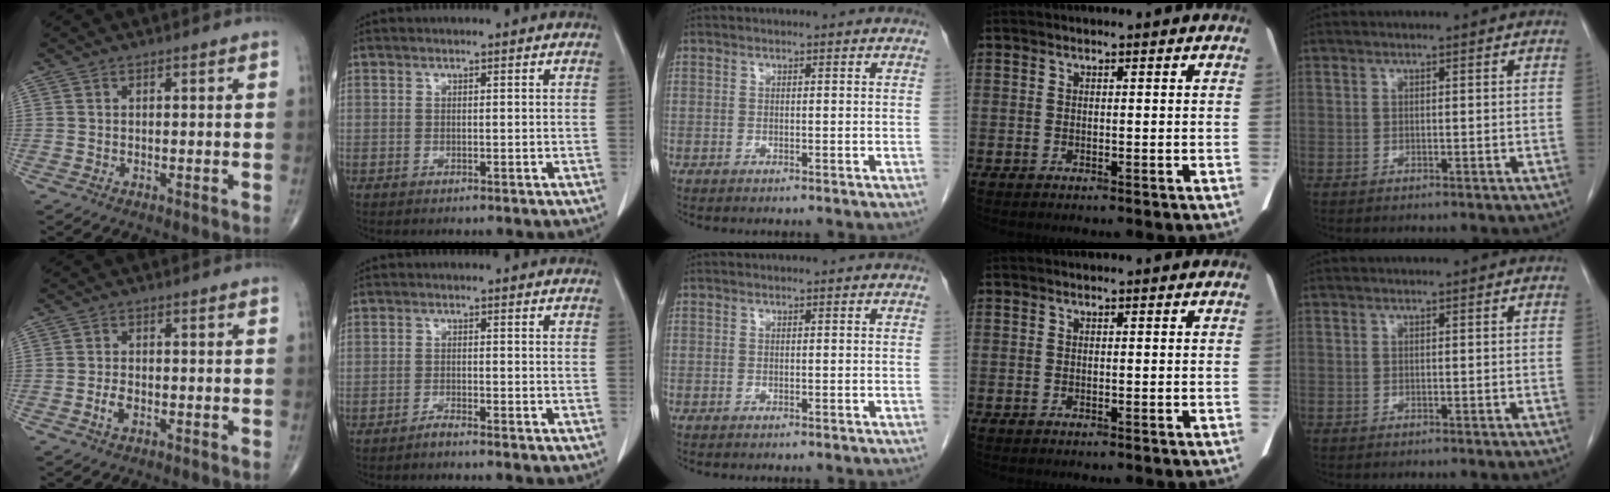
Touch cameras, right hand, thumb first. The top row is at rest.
{"thumb": {"total": 2.3, "force": [-1.0, 1.2, 1.7], "torque": [-0.036, 0.008, -0.019]}, "index": {"total": 1.4, "force": [-1.3, -0.2, 0.4], "torque": [-0.012, -0.001, -0.025]}}